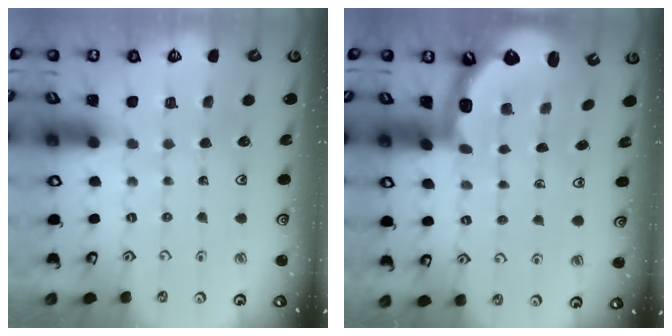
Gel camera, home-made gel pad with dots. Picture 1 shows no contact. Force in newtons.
{"total": 2.9, "press": 2.4, "slide": 1.6}